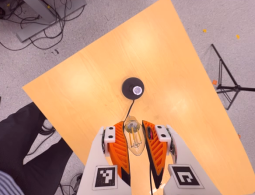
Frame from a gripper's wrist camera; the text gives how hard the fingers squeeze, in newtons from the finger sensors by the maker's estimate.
{"total": 24.0, "left": 26.6, "right": 21.4}